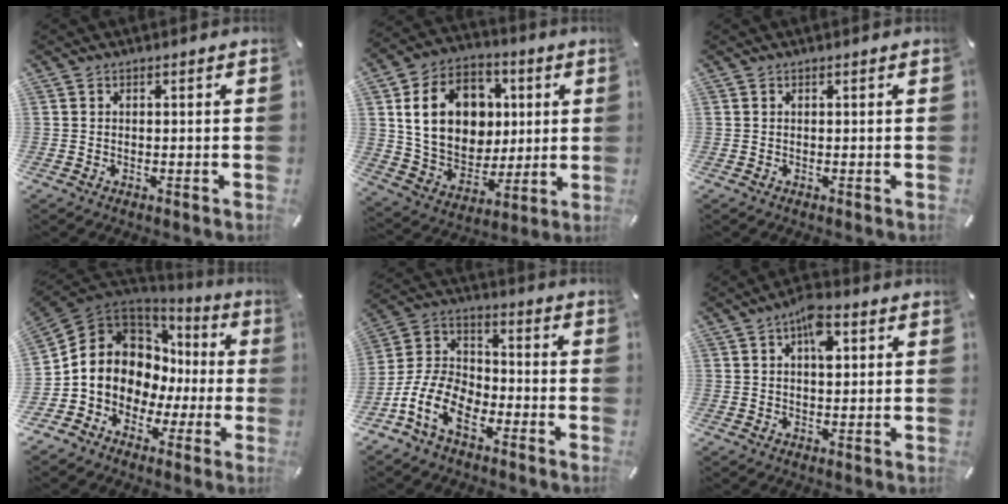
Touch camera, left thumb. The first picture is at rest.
{"total": 17.7, "force": [4.1, 14.6, 9.2], "torque": [-0.160, 0.000, 0.085]}
{"total": 0.0}
{"total": 9.8, "force": [-0.4, 9.3, 3.2], "torque": [-0.089, -0.028, -0.005]}
{"total": 12.9, "force": [-7.8, 7.5, 7.1], "torque": [-0.166, 0.027, -0.153]}
{"total": 6.7, "force": [2.2, 3.4, 5.3], "torque": [-0.077, -0.001, 0.032]}